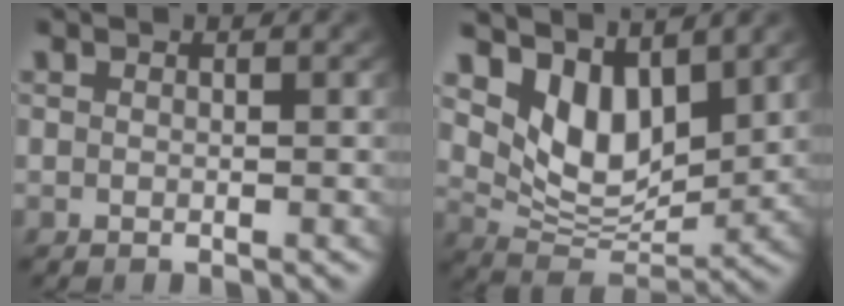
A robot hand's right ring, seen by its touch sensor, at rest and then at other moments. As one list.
[{"total": 10.0, "force": [2.8, 7.3, 6.2], "torque": [-0.123, -0.017, 0.048]}]